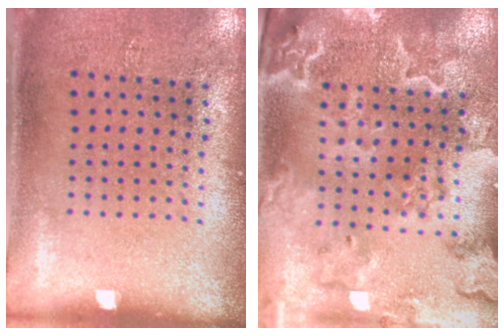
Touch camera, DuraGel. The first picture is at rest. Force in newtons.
{"total": 3.7, "press": 3.2, "slide": 1.9}